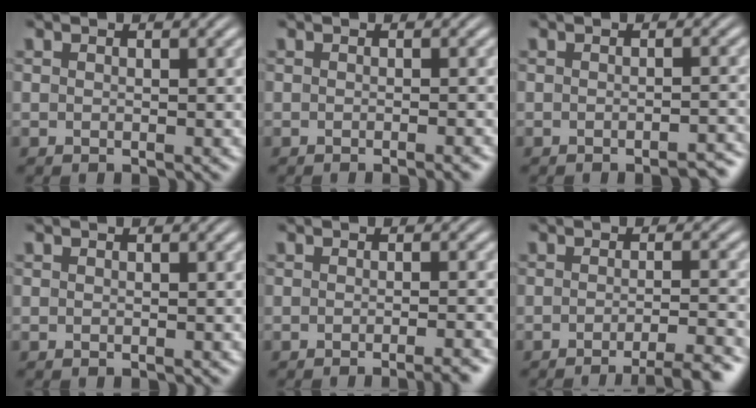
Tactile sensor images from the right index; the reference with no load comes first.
{"total": 1.2, "force": [-1.0, -0.1, 0.6], "torque": [-0.007, 0.004, -0.018]}
{"total": 2.7, "force": [-2.5, 0.4, 1.0], "torque": [-0.013, -0.002, -0.038]}
{"total": 0.0}
{"total": 2.5, "force": [-2.1, 0.2, 1.3], "torque": [-0.013, 0.003, -0.038]}
{"total": 4.6, "force": [-3.7, 0.6, 2.7], "torque": [-0.029, -0.007, -0.060]}